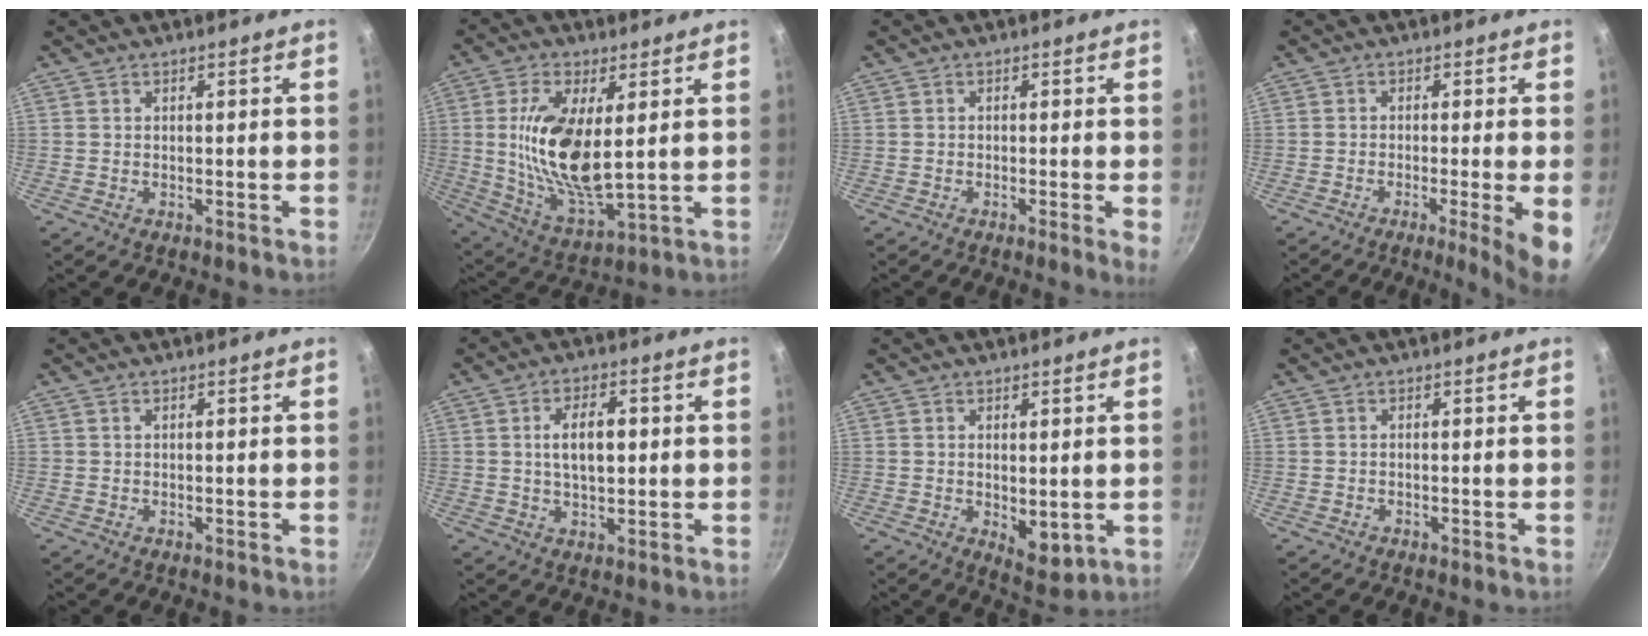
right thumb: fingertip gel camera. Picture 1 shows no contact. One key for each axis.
{"total": 16.1, "fx": 2.5, "fy": 6.8, "fz": 14.4, "tx": -0.277, "ty": -0.022, "tz": 0.052}
{"total": 2.3, "fx": -0.4, "fy": 0.1, "fz": 2.3, "tx": -0.034, "ty": -0.006, "tz": -0.011}
{"total": 6.7, "fx": -1.7, "fy": 0.3, "fz": 6.5, "tx": -0.092, "ty": -0.003, "tz": -0.027}
{"total": 0.0}
{"total": 7.4, "fx": 0.8, "fy": 3.8, "fz": 6.4, "tx": -0.096, "ty": 0.007, "tz": 0.013}
{"total": 5.6, "fx": 0.0, "fy": 2.8, "fz": 4.9, "tx": -0.064, "ty": -0.019, "tz": 0.007}
{"total": 0.0}